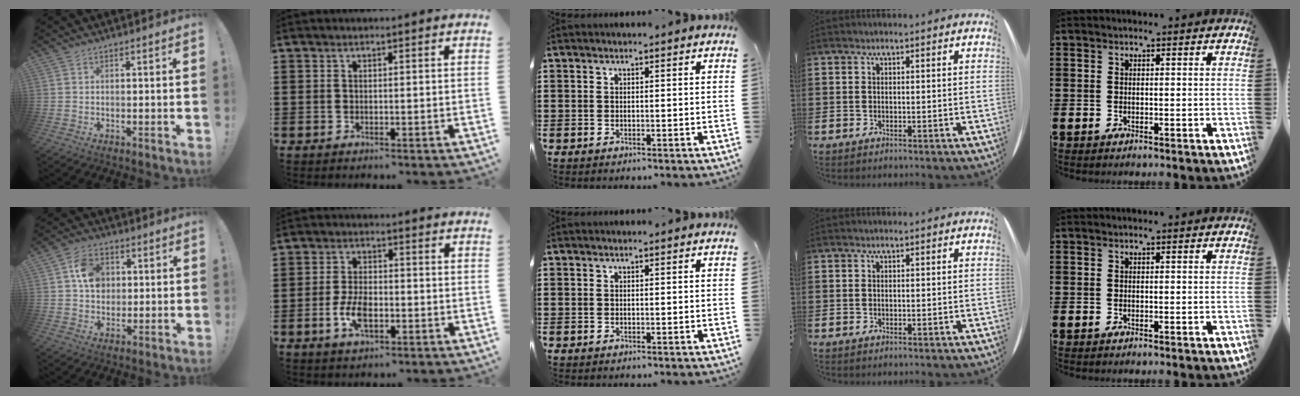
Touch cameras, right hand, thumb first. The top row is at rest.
{"thumb": {"total": 9.6, "force": [2.2, 7.7, 5.4], "torque": [-0.085, 0.012, 0.047]}, "index": {"total": 5.4, "force": [-1.7, 2.7, 4.4], "torque": [-0.101, 0.000, -0.036]}}